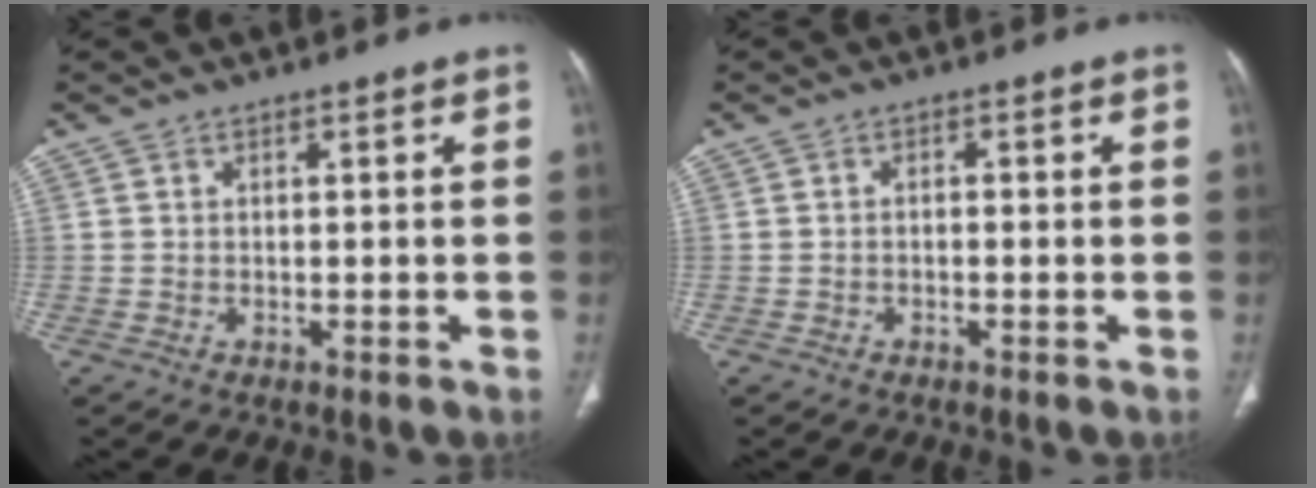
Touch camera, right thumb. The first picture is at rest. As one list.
[{"total": 0.8, "force": [-0.3, 0.5, 0.6], "torque": [-0.009, 0.005, -0.008]}]